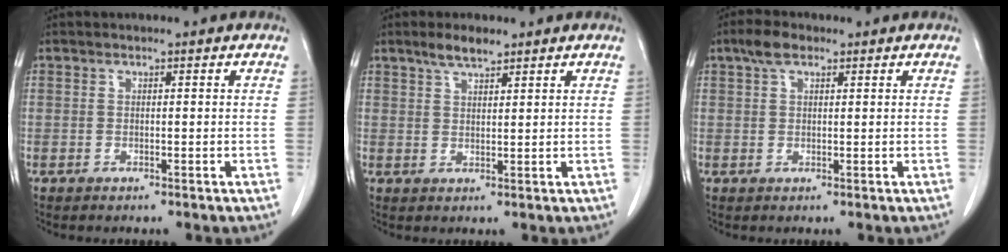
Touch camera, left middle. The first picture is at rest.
{"total": 3.5, "force": [2.8, 0.8, 2.0], "torque": [-0.044, 0.004, 0.053]}
{"total": 3.1, "force": [1.9, 1.4, 1.9], "torque": [-0.042, 0.012, 0.037]}